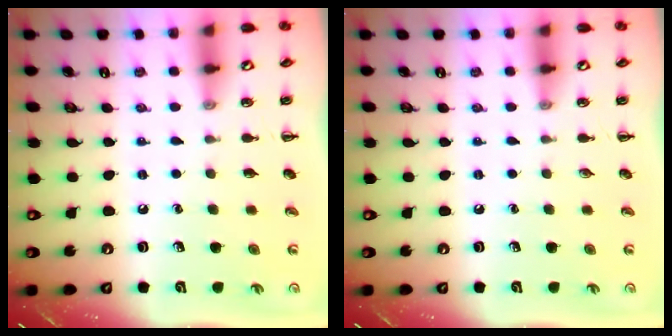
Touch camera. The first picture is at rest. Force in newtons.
{"total": 0.0}